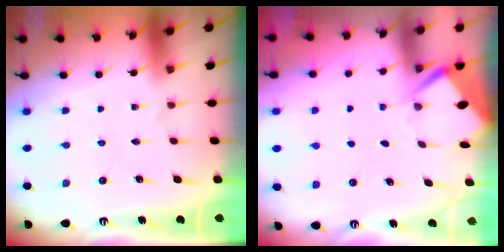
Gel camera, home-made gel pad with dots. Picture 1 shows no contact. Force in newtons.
{"total": 3.8, "press": 3.8, "slide": 0.1}